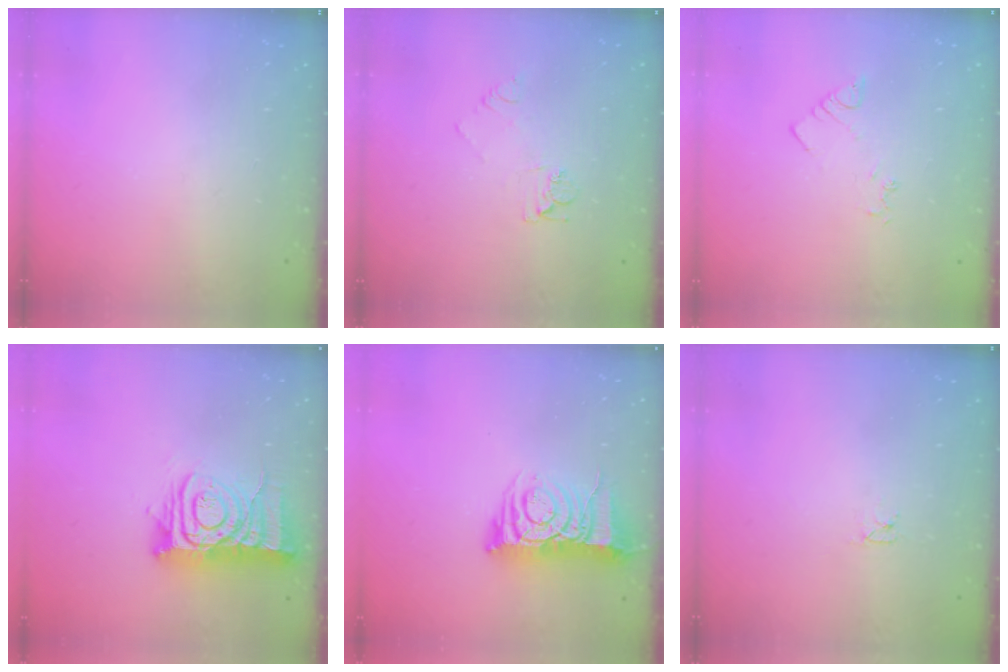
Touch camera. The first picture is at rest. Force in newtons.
{"total": 5.6, "press": 5.6, "slide": 0.5}
{"total": 2.3, "press": 2.3, "slide": 0.3}
{"total": 12.8, "press": 12.8, "slide": 1.4}
{"total": 10.2, "press": 10.1, "slide": 1.3}
{"total": 2.6, "press": 2.6, "slide": 0.3}